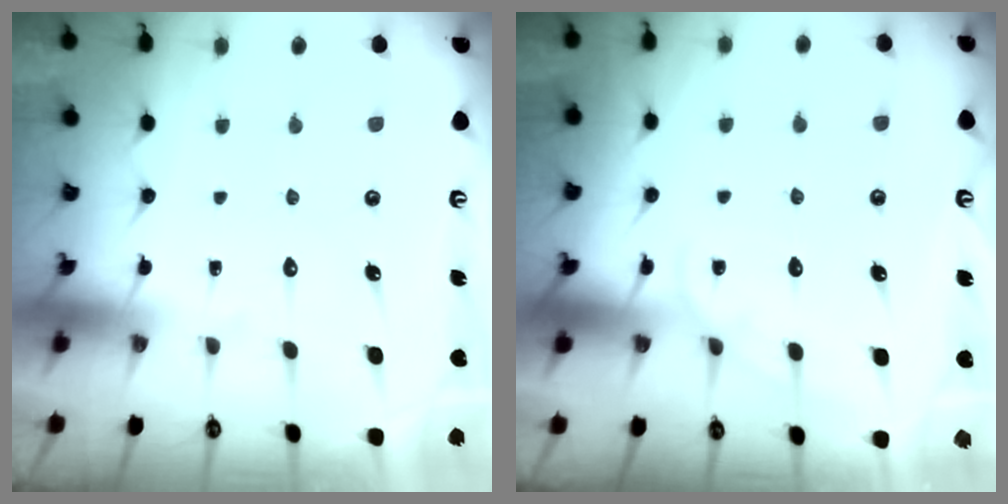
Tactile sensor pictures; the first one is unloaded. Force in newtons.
{"total": 4.6, "press": 4.6, "slide": 0.6}